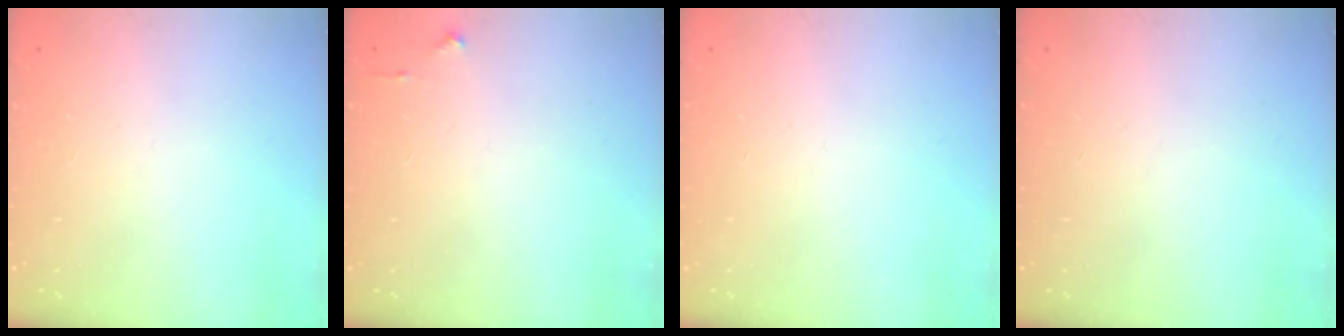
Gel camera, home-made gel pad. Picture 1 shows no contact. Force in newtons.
{"total": 2.7, "press": 2.6, "slide": 0.4}
{"total": 0.0}
{"total": 0.0}